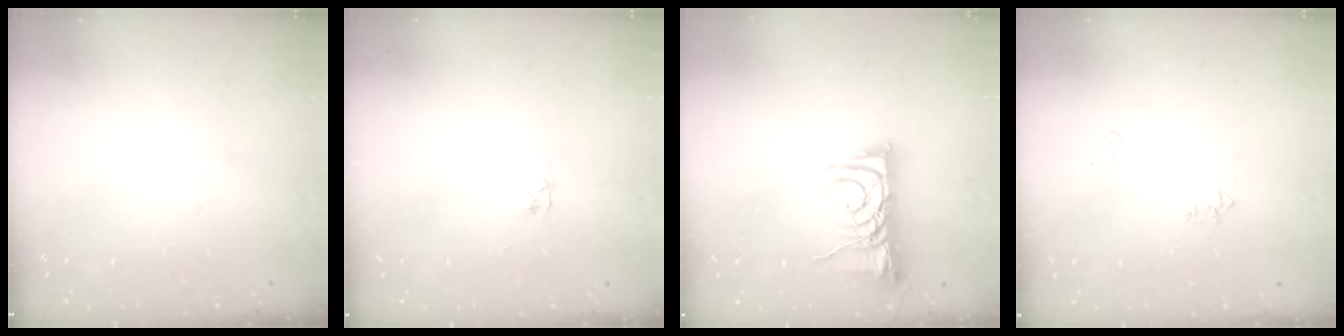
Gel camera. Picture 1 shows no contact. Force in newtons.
{"total": 2.1, "press": 2.1, "slide": 0.3}
{"total": 7.2, "press": 7.1, "slide": 0.8}
{"total": 4.7, "press": 4.6, "slide": 0.6}